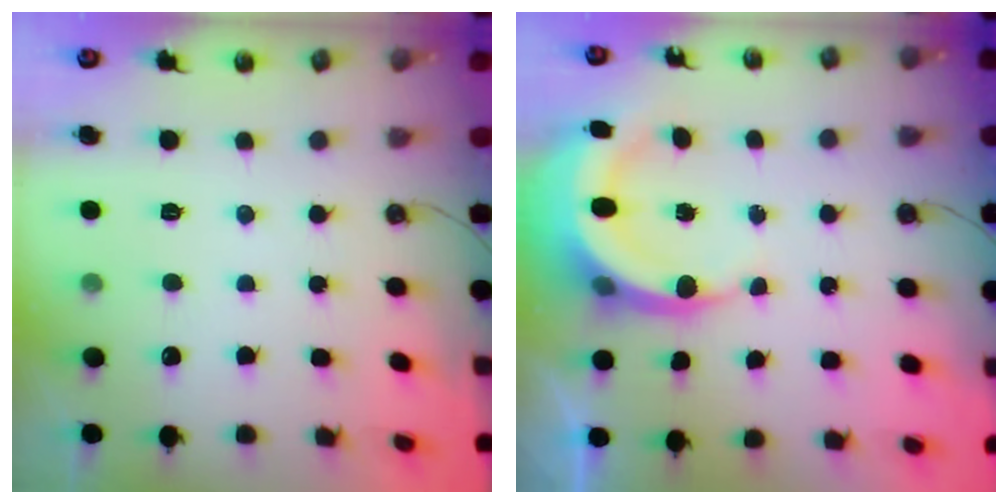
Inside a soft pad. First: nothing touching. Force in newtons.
{"total": 6.5, "press": 6.4, "slide": 0.9}